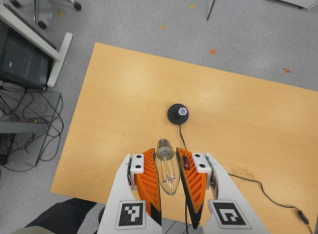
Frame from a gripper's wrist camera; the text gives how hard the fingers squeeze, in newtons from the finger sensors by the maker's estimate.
{"total": 20.5, "left": 22.3, "right": 18.8}